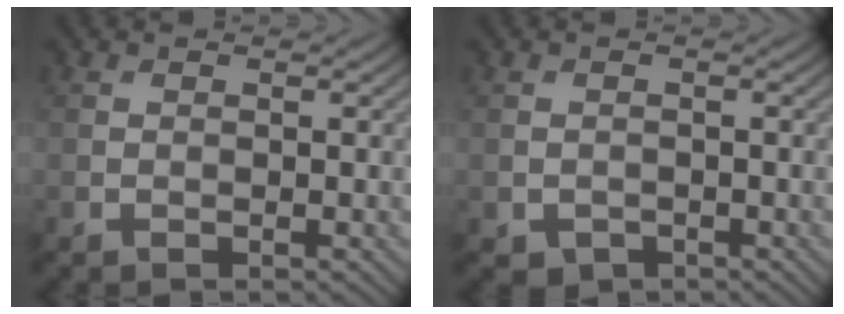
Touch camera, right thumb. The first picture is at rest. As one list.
[{"total": 1.4, "force": [-0.9, 1.0, 0.4], "torque": [-0.008, -0.008, -0.015]}]